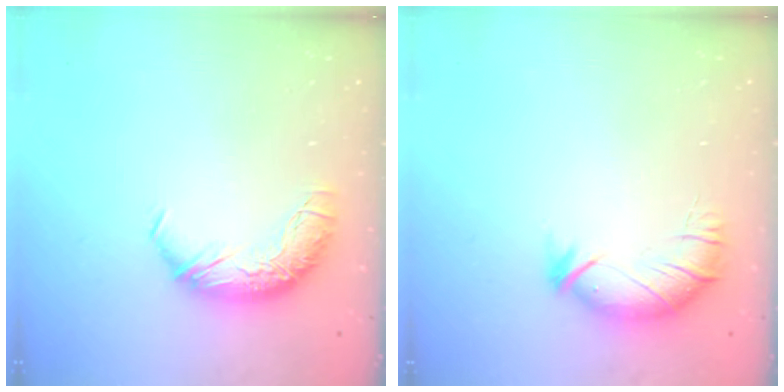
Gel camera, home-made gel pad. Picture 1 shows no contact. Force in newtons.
{"total": 3.0, "press": 2.4, "slide": 1.9}